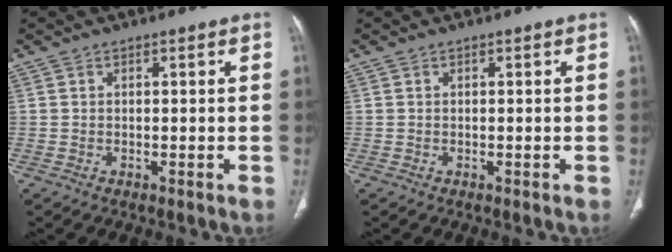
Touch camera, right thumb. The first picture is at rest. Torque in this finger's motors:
{"motor_torque": [0.27, -0.01, -0.16, 0.15, 0.04]}